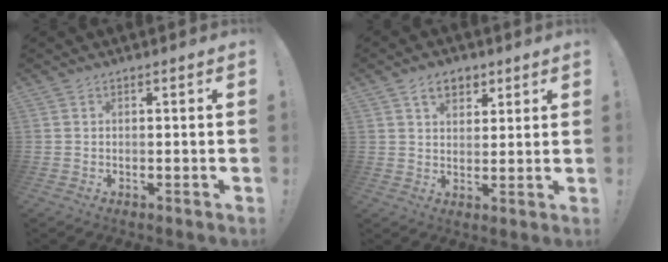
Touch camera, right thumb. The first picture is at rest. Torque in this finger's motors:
{"motor_torque": [0.37, 1.29, 0.11, -0.02, 0.00]}